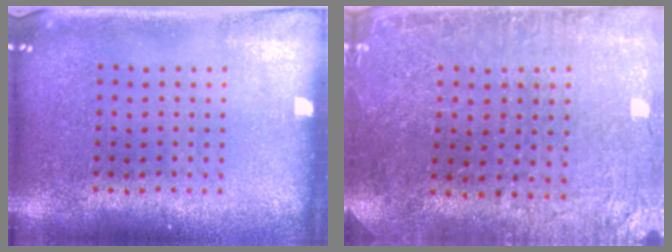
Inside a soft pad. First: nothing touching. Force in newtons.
{"total": 1.1, "press": 1.1, "slide": 0.1}